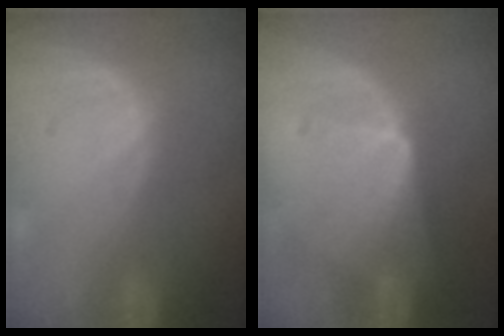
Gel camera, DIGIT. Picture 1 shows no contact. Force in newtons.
{"total": 6.7, "press": 6.0, "slide": 3.1}